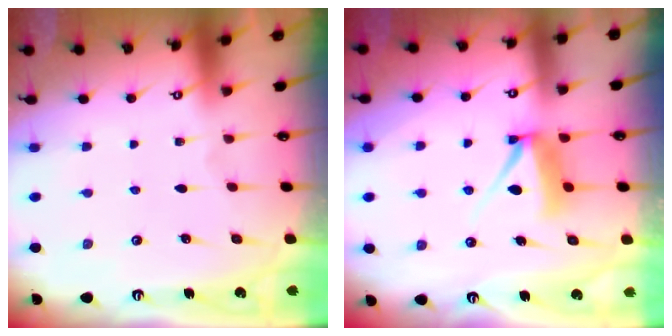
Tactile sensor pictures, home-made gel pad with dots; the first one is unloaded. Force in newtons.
{"total": 9.9, "press": 9.9, "slide": 0.8}